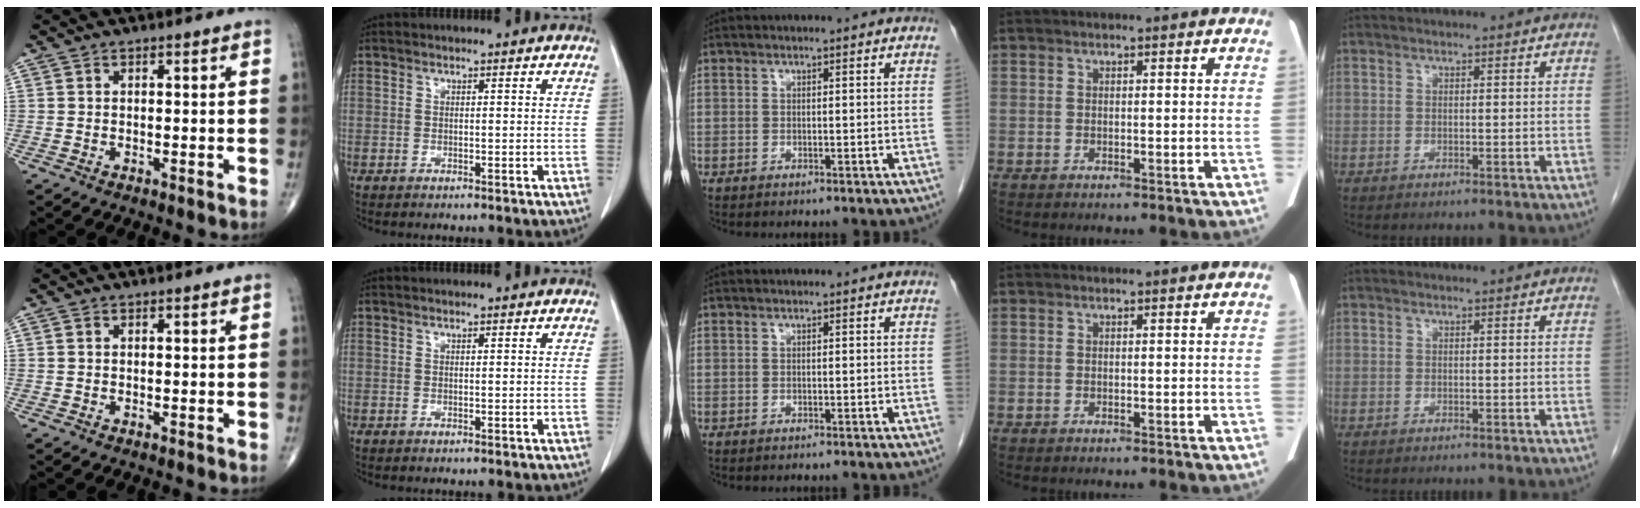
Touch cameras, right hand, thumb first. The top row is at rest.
{}